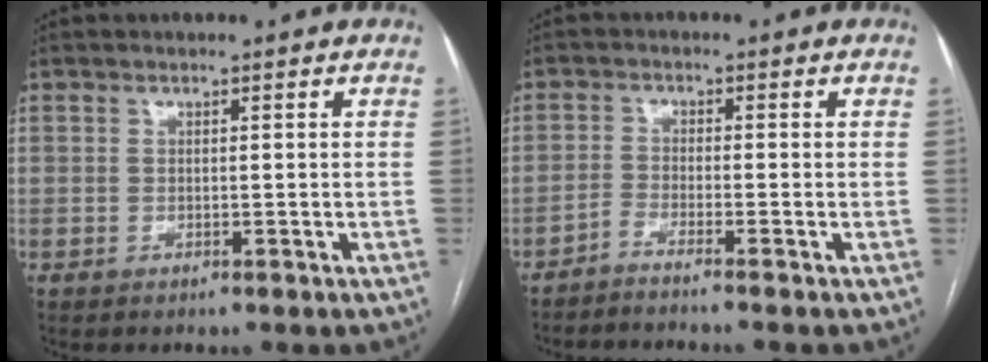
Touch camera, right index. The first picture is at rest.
{"total": 3.0, "force": [-2.6, -1.1, 1.0], "torque": [-0.023, 0.005, -0.049]}